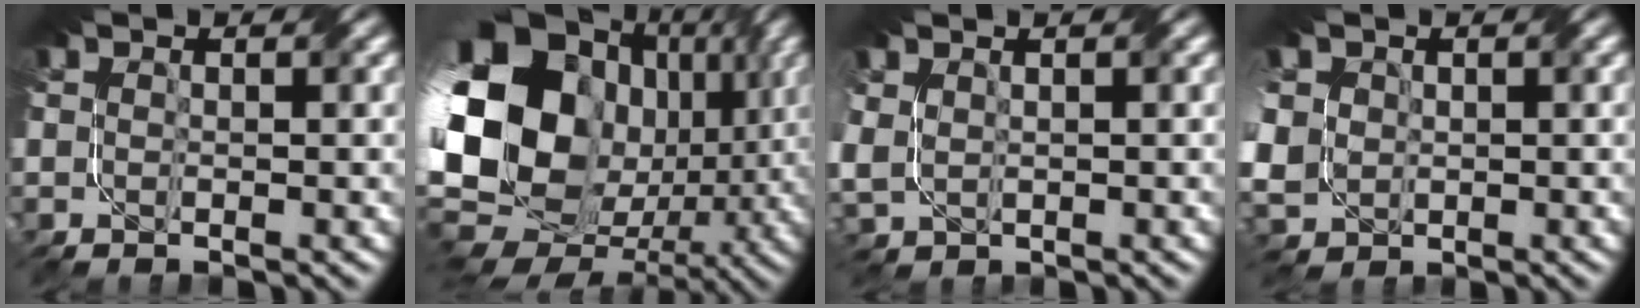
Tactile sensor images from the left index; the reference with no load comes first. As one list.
[{"total": 21.8, "force": [0.4, 16.8, 13.8], "torque": [-0.282, -0.026, -0.024]}, {"total": 1.9, "force": [0.8, 1.2, 1.2], "torque": [-0.039, 0.000, 0.020]}, {"total": 5.8, "force": [0.6, 4.9, 3.0], "torque": [-0.099, 0.014, 0.002]}]